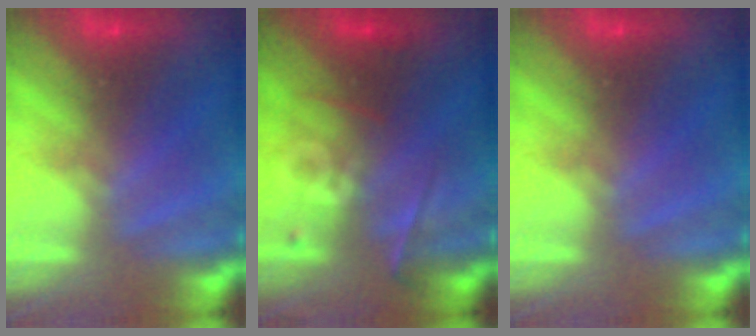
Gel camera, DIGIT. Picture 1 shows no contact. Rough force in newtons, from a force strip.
{"total": 2.3}
{"total": 0.0}